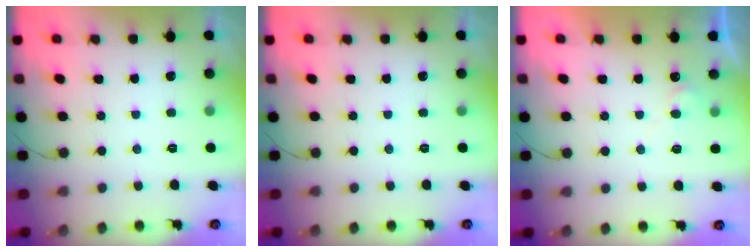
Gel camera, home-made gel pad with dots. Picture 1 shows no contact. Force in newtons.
{"total": 0.0}
{"total": 5.5, "press": 5.5, "slide": 0.4}